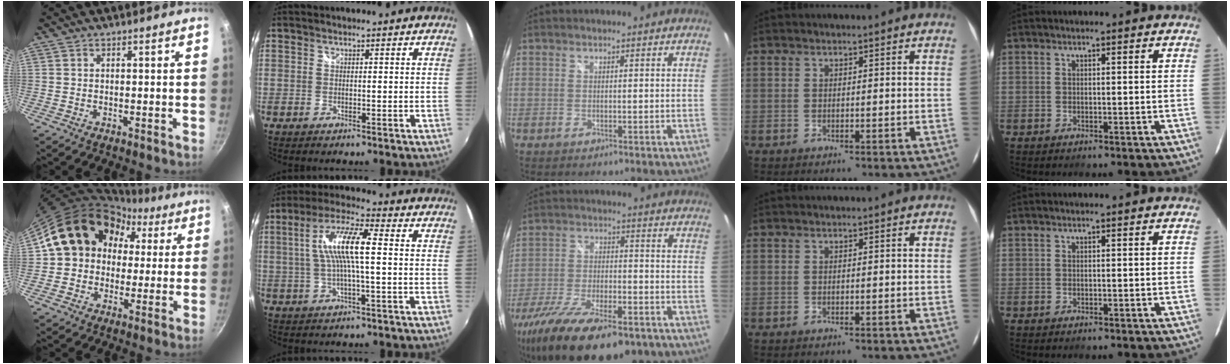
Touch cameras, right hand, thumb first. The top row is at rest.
{"thumb": {"total": 16.8, "force": [3.4, 14.3, 8.2], "torque": [-0.101, 0.043, 0.045]}, "index": {"total": 10.8, "force": [0.7, 1.7, 10.7], "torque": [-0.203, 0.014, 0.012]}, "middle": {"total": 22.6, "force": [-15.7, 8.1, 14.0], "torque": [-0.280, -0.055, -0.253]}}